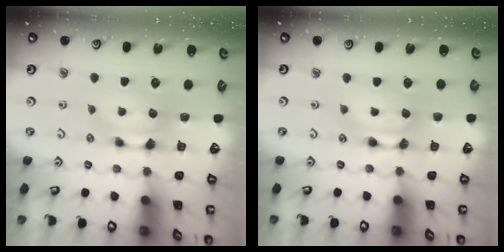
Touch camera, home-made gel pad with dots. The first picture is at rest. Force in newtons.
{"total": 1.8, "press": 1.8, "slide": 0.1}